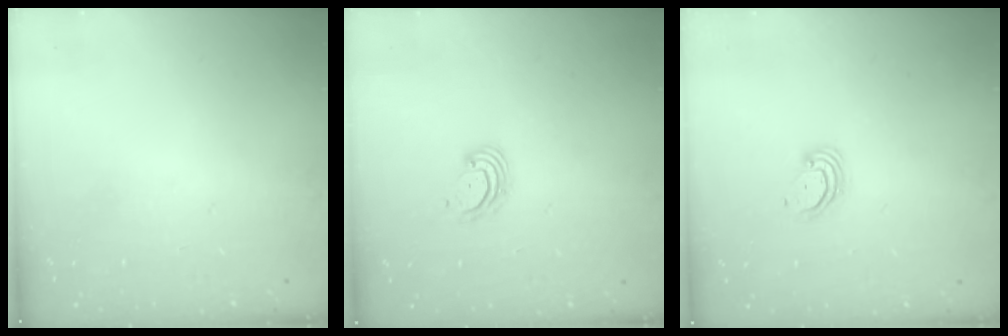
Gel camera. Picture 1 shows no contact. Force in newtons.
{"total": 2.9, "press": 2.9, "slide": 0.1}
{"total": 3.0, "press": 2.9, "slide": 0.3}